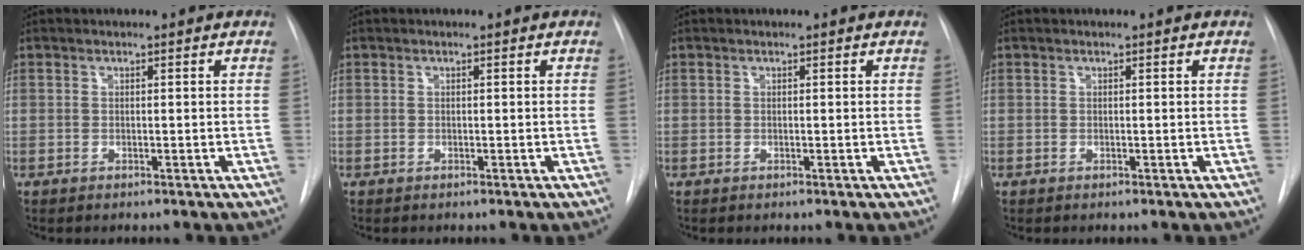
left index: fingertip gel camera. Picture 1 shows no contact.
{"total": 0.0}
{"total": 0.0}
{"total": 0.0}